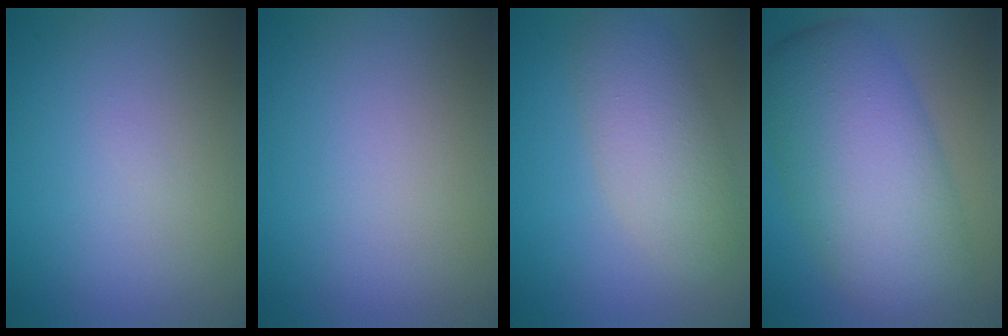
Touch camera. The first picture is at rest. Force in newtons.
{"total": 0.0}
{"total": 4.6, "press": 4.6, "slide": 0.0}
{"total": 10.0, "press": 10.0, "slide": 0.2}